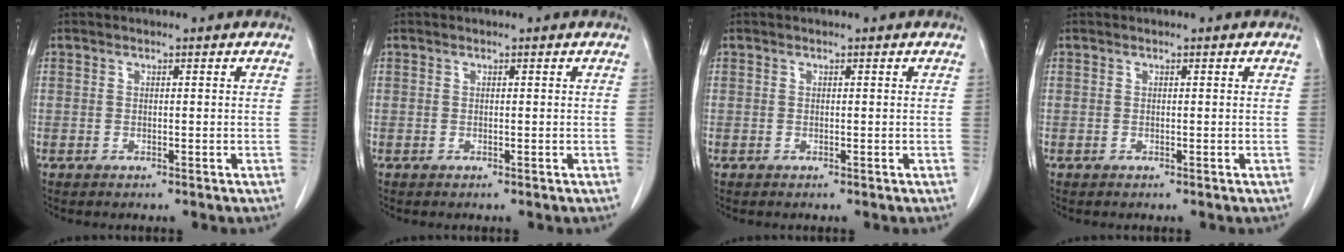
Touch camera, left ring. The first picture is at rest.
{"total": 0.0}
{"total": 0.0}
{"total": 0.0}